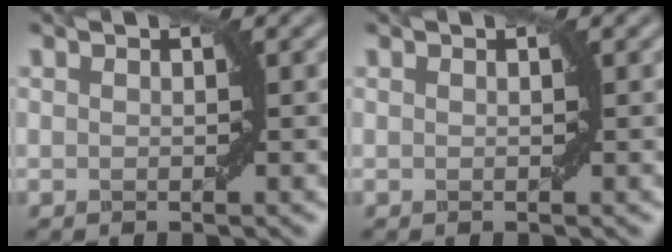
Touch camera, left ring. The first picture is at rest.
{"total": 0.0}